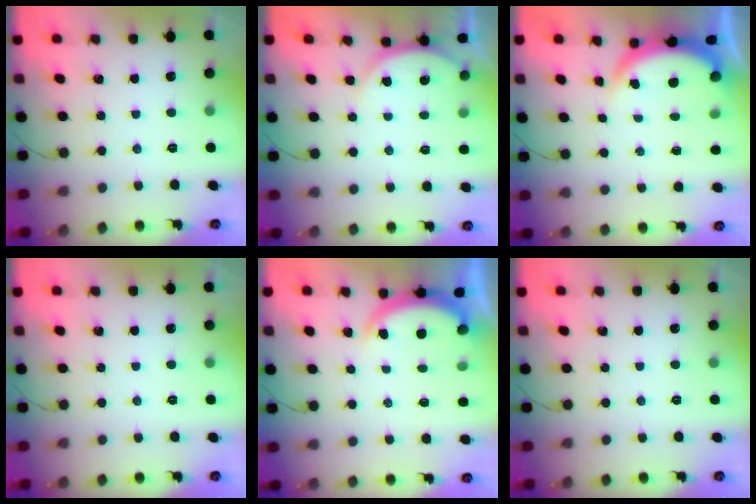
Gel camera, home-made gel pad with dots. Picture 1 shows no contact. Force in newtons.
{"total": 5.0, "press": 5.0, "slide": 0.6}
{"total": 3.9, "press": 3.9, "slide": 0.3}
{"total": 0.0}
{"total": 4.0, "press": 4.0, "slide": 0.5}
{"total": 0.0}